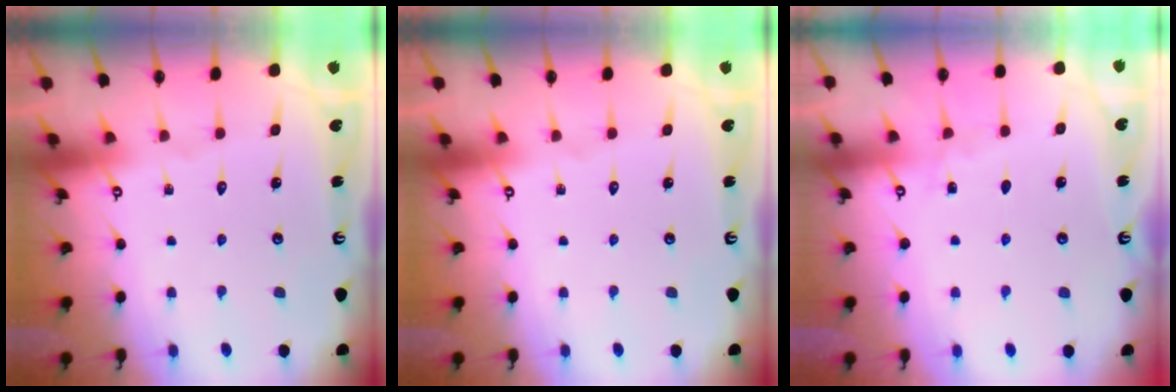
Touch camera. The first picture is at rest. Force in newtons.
{"total": 0.0}
{"total": 2.7, "press": 2.7, "slide": 0.4}